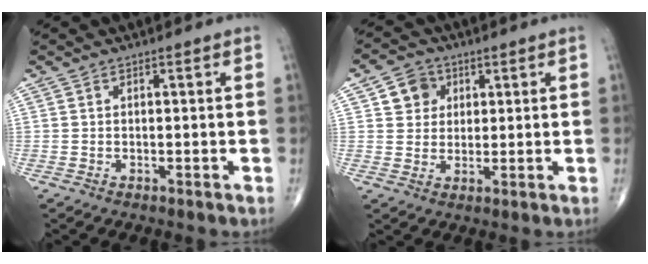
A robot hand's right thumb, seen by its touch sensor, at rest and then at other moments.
{"total": 5.9, "force": [2.1, 5.1, 1.9], "torque": [-0.004, -0.004, 0.033]}